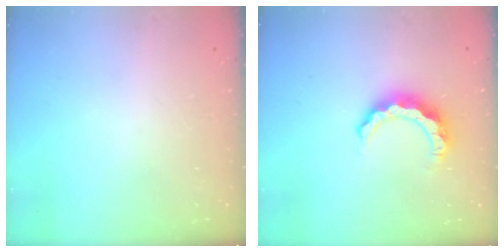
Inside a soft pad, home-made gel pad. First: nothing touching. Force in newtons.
{"total": 7.7, "press": 7.7, "slide": 0.5}